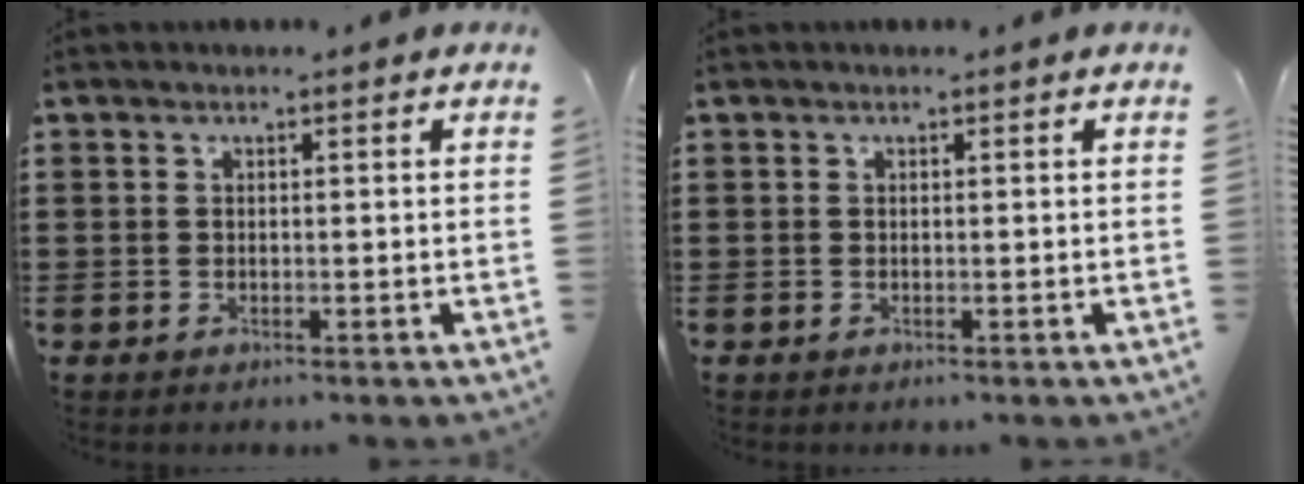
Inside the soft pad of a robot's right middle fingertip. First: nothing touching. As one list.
[{"total": 0.0}]